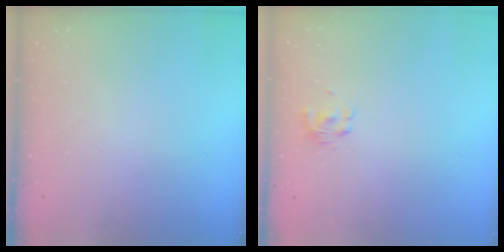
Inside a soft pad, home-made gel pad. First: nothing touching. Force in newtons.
{"total": 2.0, "press": 1.9, "slide": 0.8}